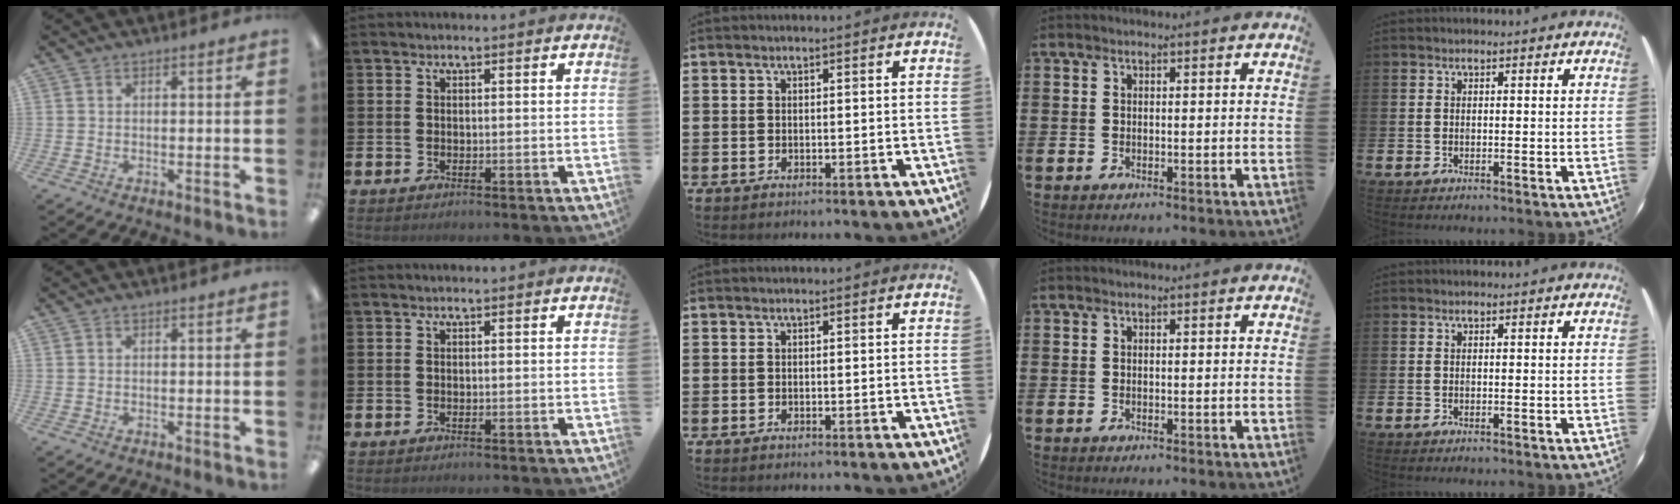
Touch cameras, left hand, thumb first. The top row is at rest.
{}